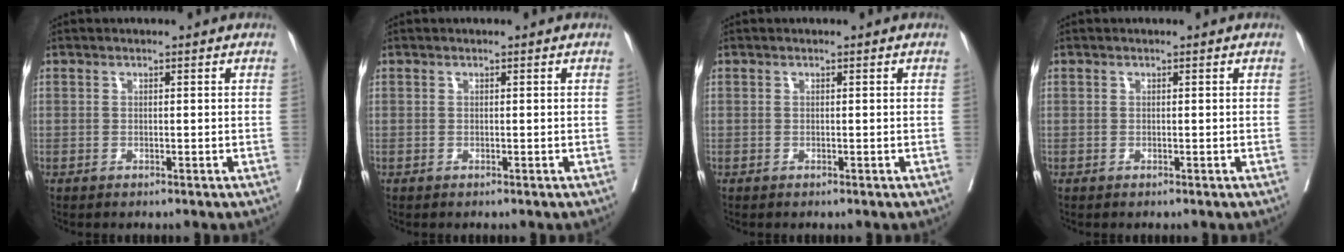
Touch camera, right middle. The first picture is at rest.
{"total": 0.0}
{"total": 0.0}
{"total": 0.0}